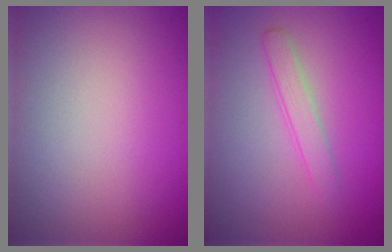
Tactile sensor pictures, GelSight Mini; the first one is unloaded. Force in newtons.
{"total": 1.6, "press": 1.6, "slide": 0.0}